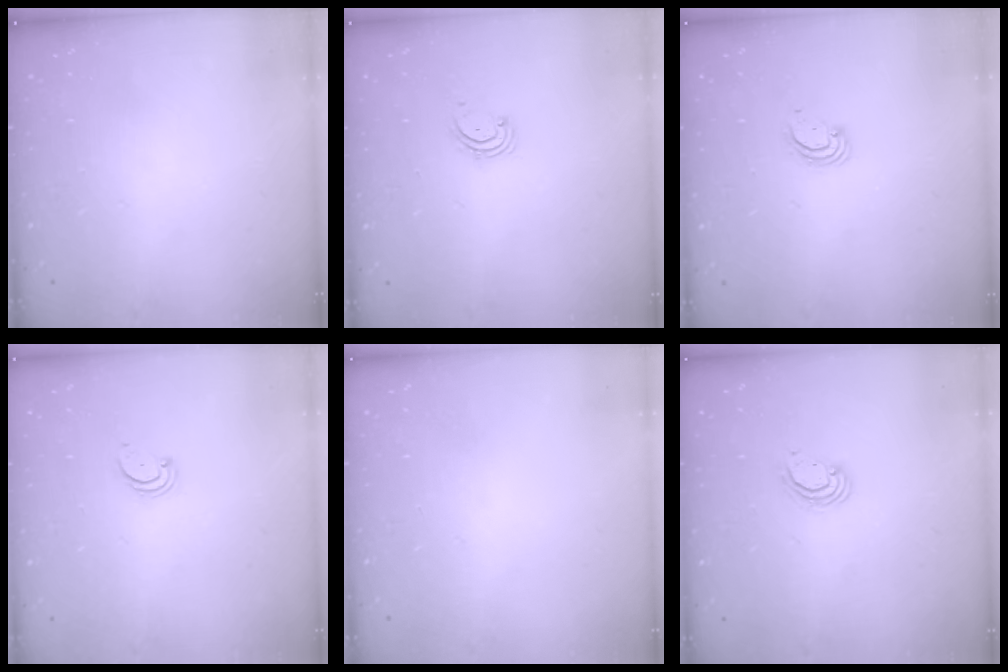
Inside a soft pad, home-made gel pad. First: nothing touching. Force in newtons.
{"total": 2.1, "press": 2.1, "slide": 0.3}
{"total": 2.9, "press": 2.9, "slide": 0.3}
{"total": 2.2, "press": 2.2, "slide": 0.2}
{"total": 0.0}
{"total": 3.0, "press": 3.0, "slide": 0.3}